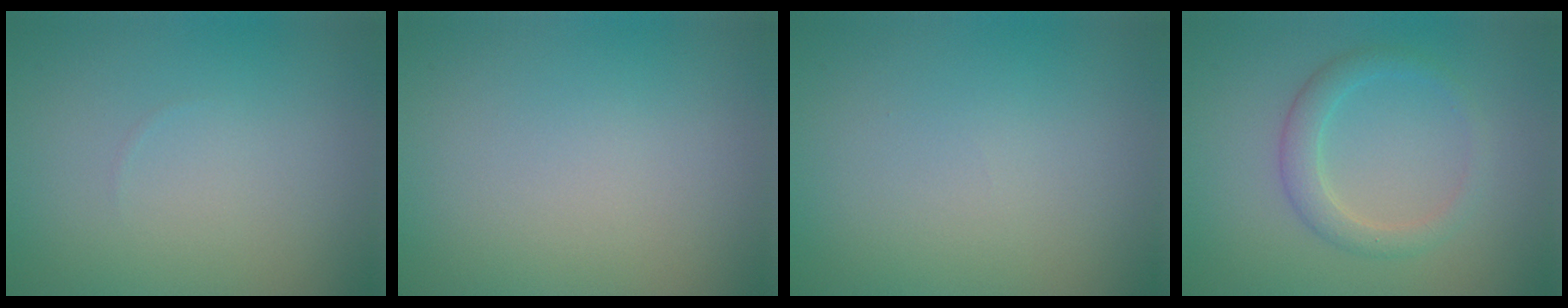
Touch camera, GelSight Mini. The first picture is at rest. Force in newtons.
{"total": 0.0}
{"total": 0.0}
{"total": 2.5, "press": 2.5, "slide": 0.2}